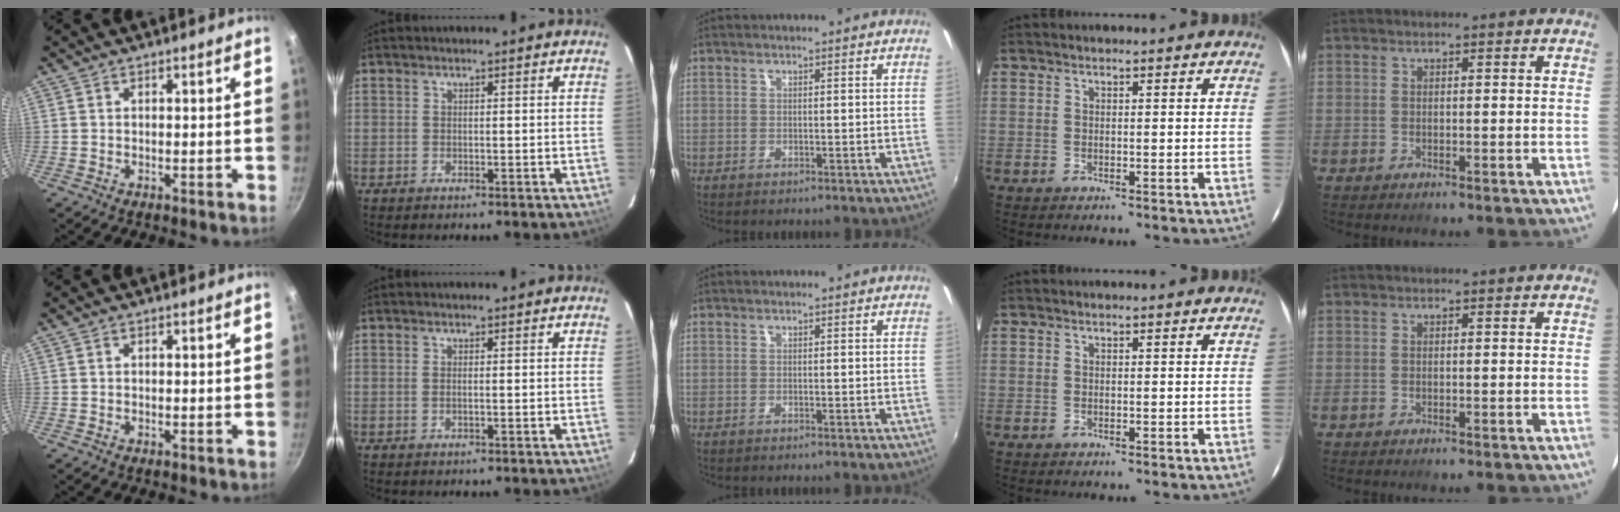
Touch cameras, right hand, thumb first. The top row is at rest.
{"thumb": {"total": 0.5, "force": [0.1, 0.4, 0.3], "torque": [-0.002, 0.004, 0.003]}, "index": {"total": 0.7, "force": [-0.1, 0.0, 0.7], "torque": [-0.014, 0.001, -0.003]}}